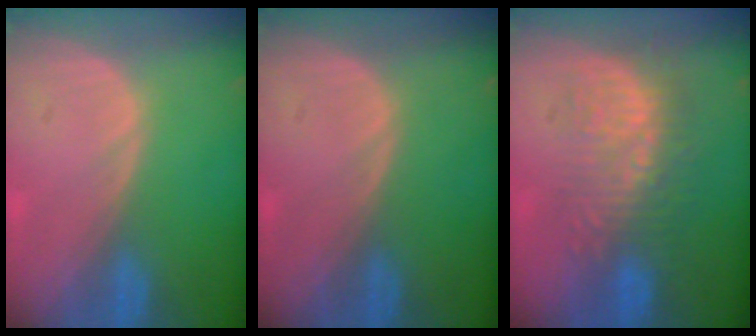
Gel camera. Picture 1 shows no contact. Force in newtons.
{"total": 0.0}
{"total": 9.1, "press": 8.6, "slide": 2.8}